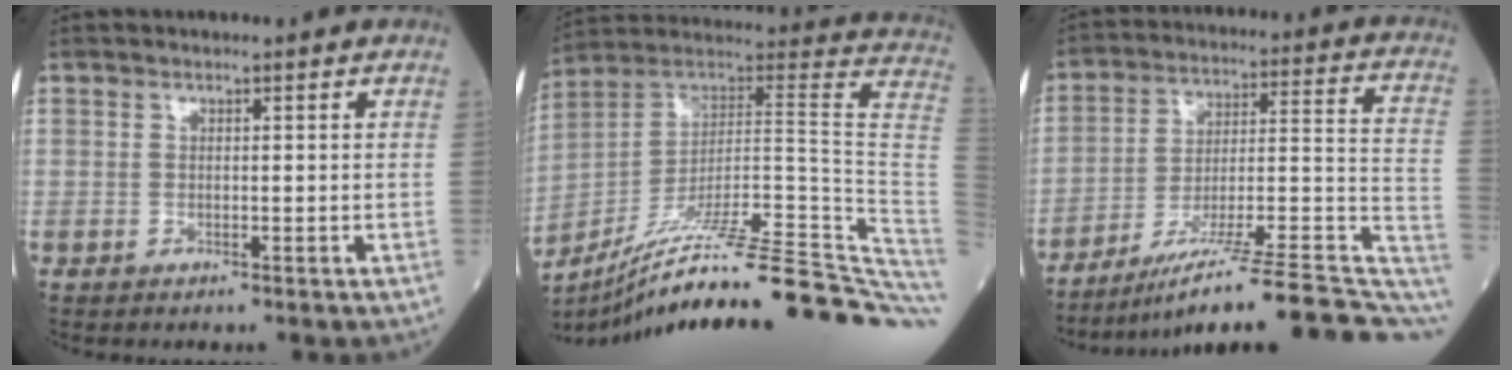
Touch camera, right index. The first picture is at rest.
{"total": 35.9, "force": [-27.2, 0.8, 23.3], "torque": [-0.212, -0.004, -0.392]}
{"total": 22.9, "force": [-16.0, 2.2, 16.2], "torque": [-0.170, 0.019, -0.245]}